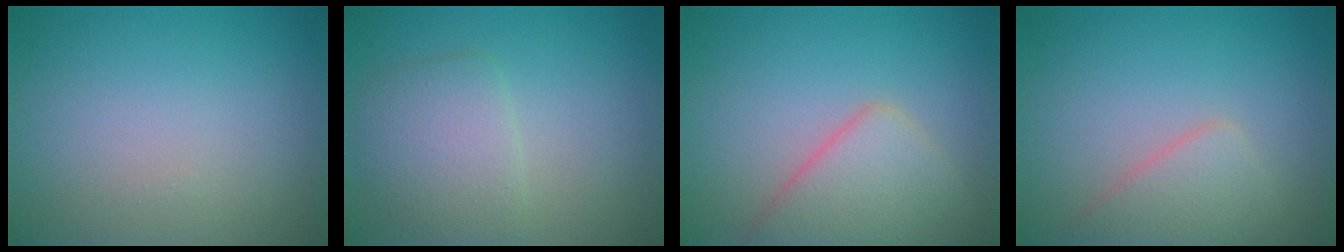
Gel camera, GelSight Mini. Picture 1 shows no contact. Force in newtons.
{"total": 3.7, "press": 3.6, "slide": 0.1}
{"total": 4.9, "press": 4.9, "slide": 0.2}
{"total": 2.9, "press": 2.9, "slide": 0.2}